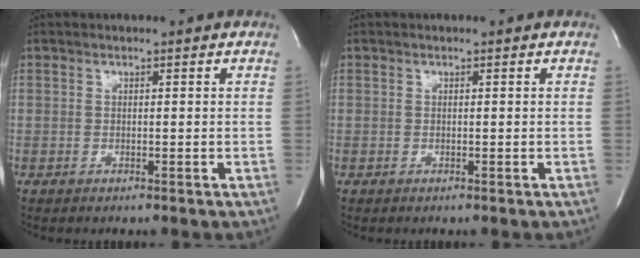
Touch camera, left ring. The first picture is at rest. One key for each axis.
{"total": 0.0}